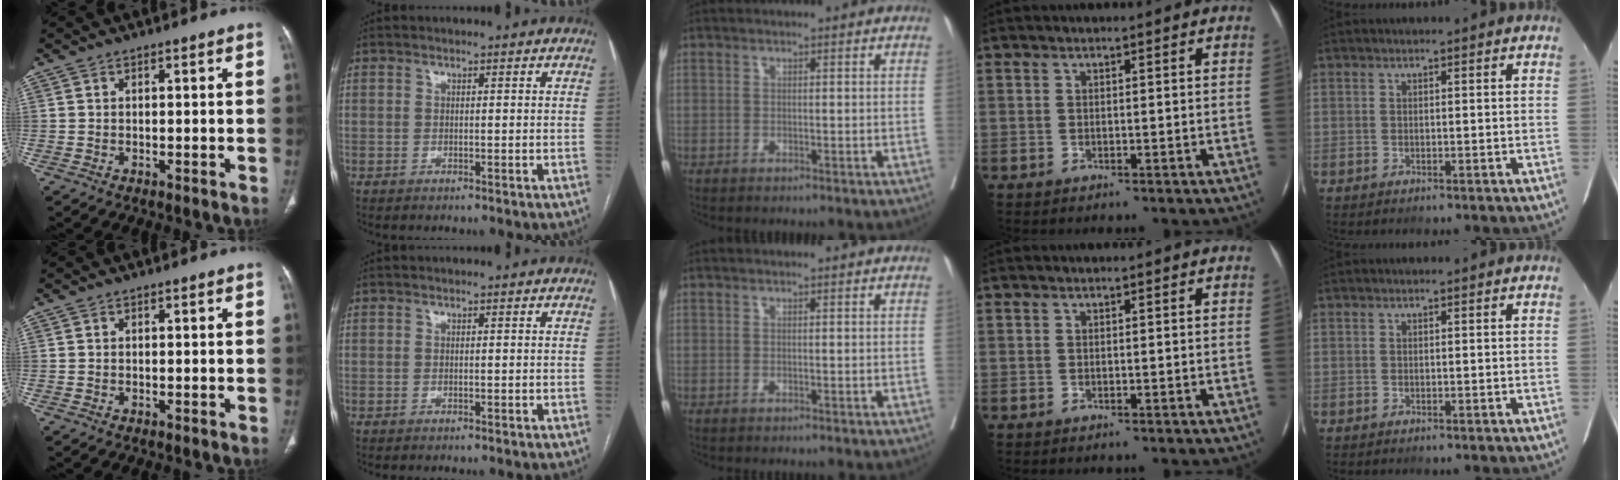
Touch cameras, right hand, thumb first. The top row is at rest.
{}